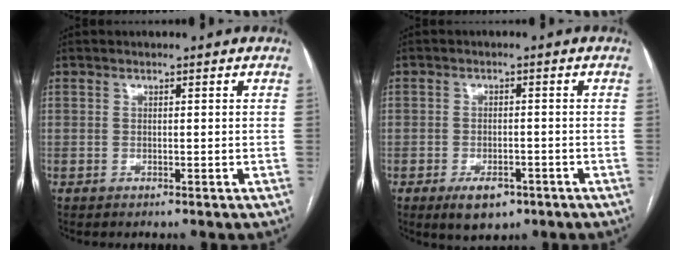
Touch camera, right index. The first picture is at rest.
{"total": 4.9, "force": [-2.8, 2.8, 2.9], "torque": [-0.046, 0.000, -0.036]}